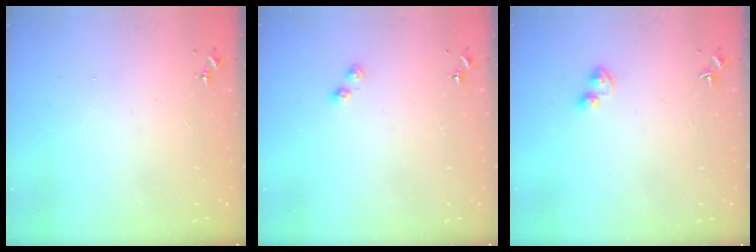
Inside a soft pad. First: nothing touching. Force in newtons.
{"total": 3.0, "press": 2.9, "slide": 0.4}
{"total": 4.2, "press": 4.1, "slide": 0.8}